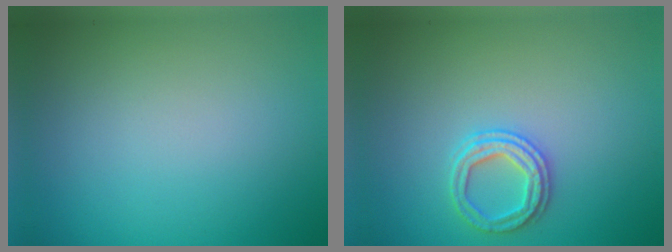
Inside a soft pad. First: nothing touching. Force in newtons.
{"total": 2.4, "press": 2.4, "slide": 0.4}